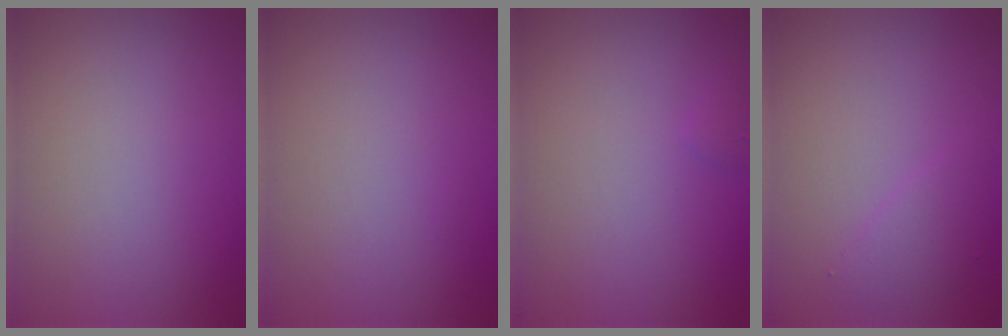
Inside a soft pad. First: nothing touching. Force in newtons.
{"total": 0.0}
{"total": 0.6, "press": 0.6, "slide": 0.1}
{"total": 1.6, "press": 1.6, "slide": 0.3}